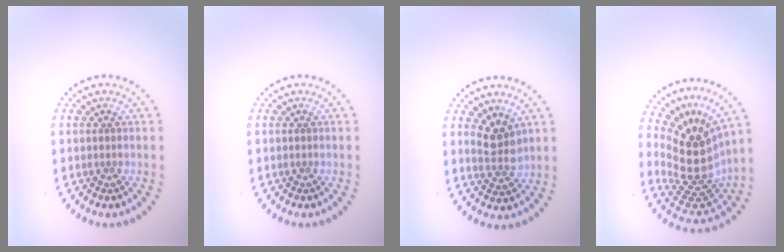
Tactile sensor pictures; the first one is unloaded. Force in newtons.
{"total": 0.0}
{"total": 2.6, "press": 2.4, "slide": 1.1}
{"total": 5.3, "press": 3.9, "slide": 3.7}